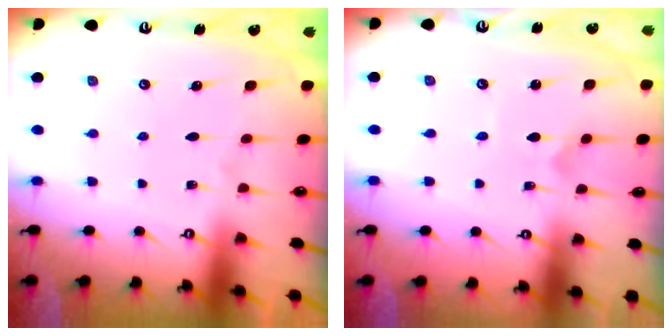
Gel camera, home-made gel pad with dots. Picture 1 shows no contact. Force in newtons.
{"total": 0.0}